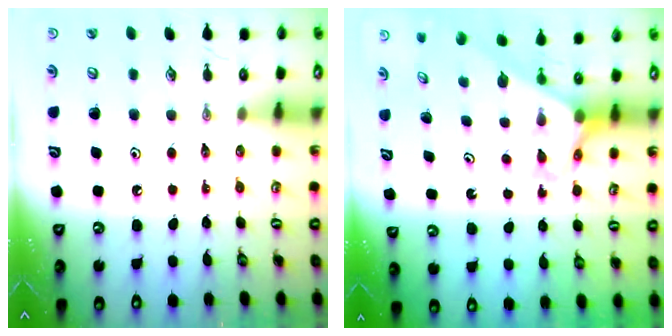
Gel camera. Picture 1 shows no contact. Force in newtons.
{"total": 2.4, "press": 2.4, "slide": 0.1}